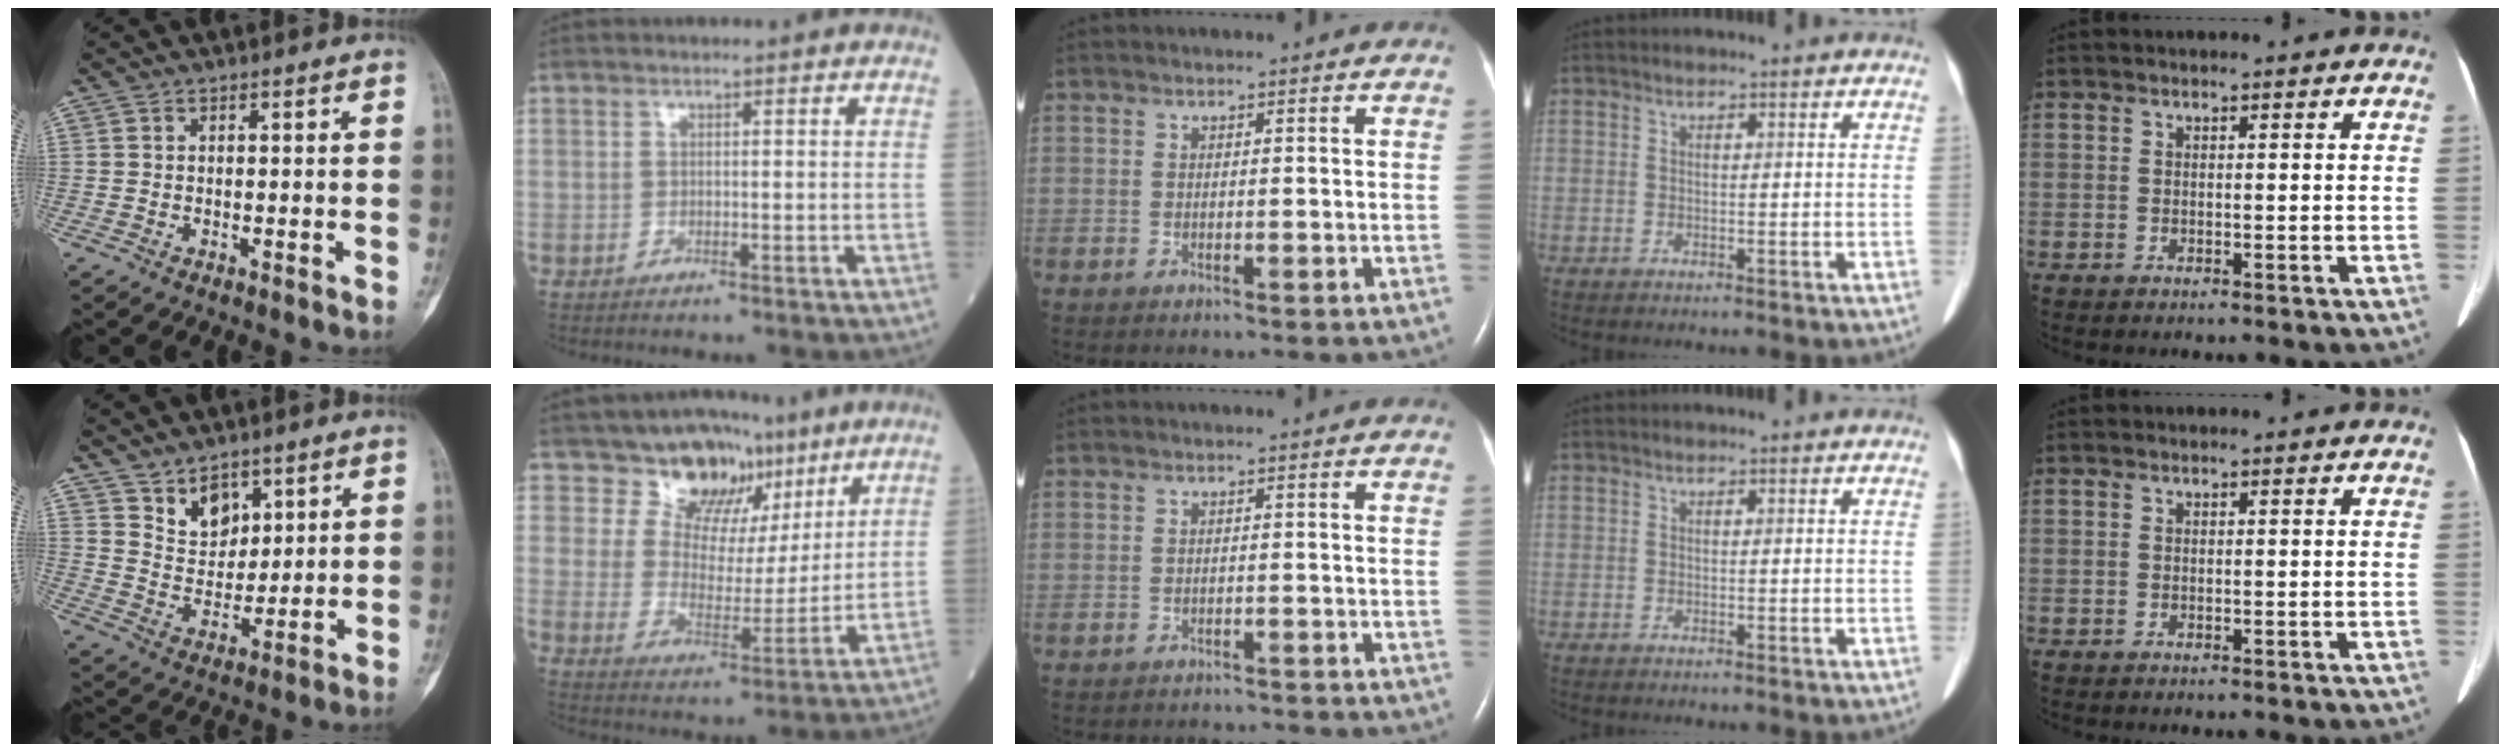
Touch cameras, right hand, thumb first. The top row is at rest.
{"thumb": {"total": 7.4, "force": [4.6, 4.9, 3.1], "torque": [-0.024, -0.038, 0.093]}, "index": {"total": 10.2, "force": [7.1, 6.4, 3.5], "torque": [-0.049, 0.004, 0.122]}, "middle": {"total": 4.3, "force": [-4.2, 0.6, 0.1], "torque": [-0.001, -0.007, -0.055]}}